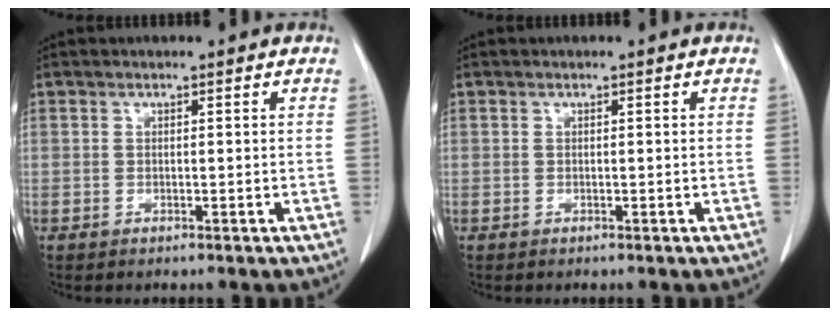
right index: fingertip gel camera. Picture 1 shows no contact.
{"total": 0.0}